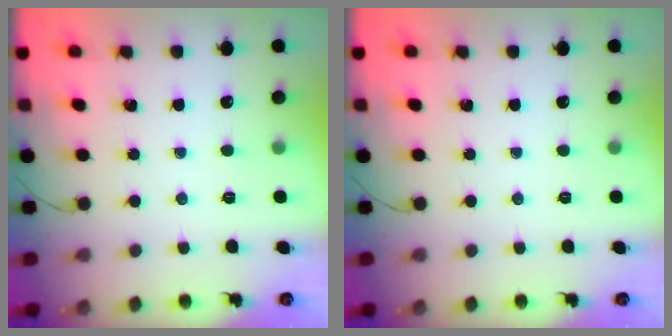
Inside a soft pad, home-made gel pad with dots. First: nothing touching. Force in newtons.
{"total": 0.0}